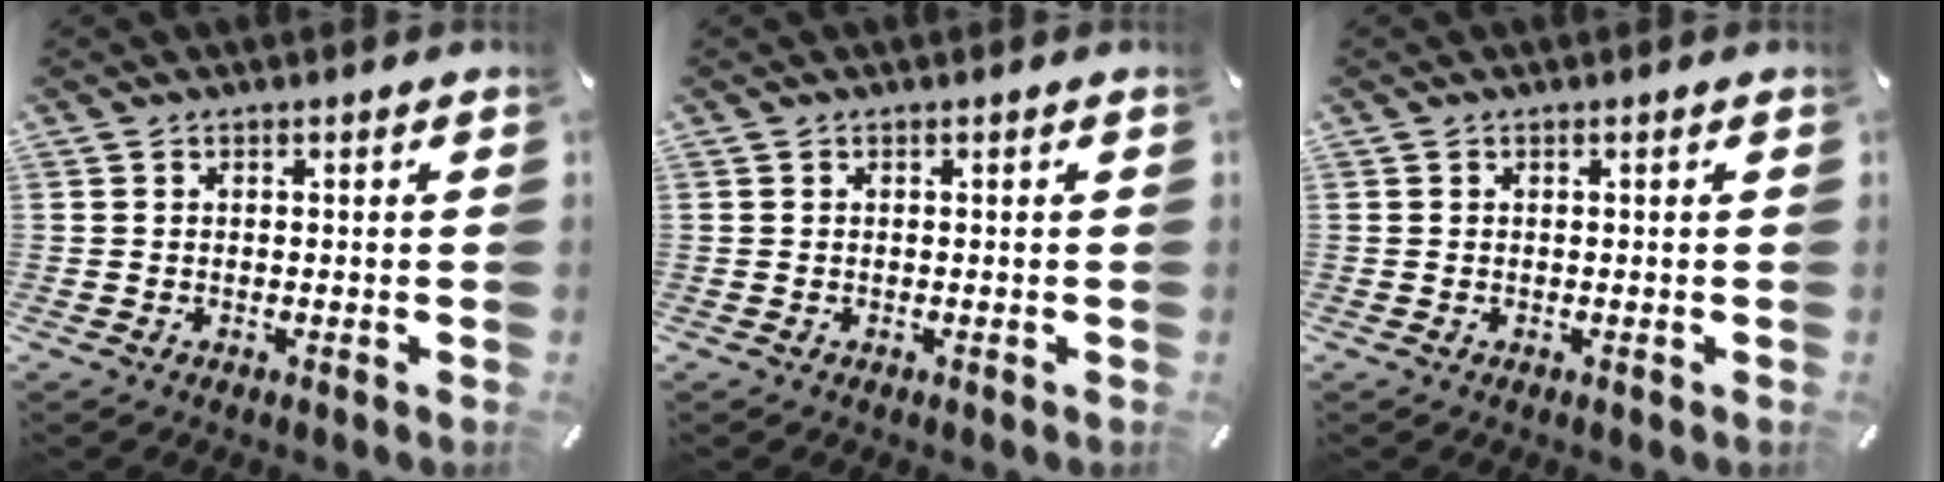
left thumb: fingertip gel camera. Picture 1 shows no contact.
{"total": 0.0}
{"total": 0.0}